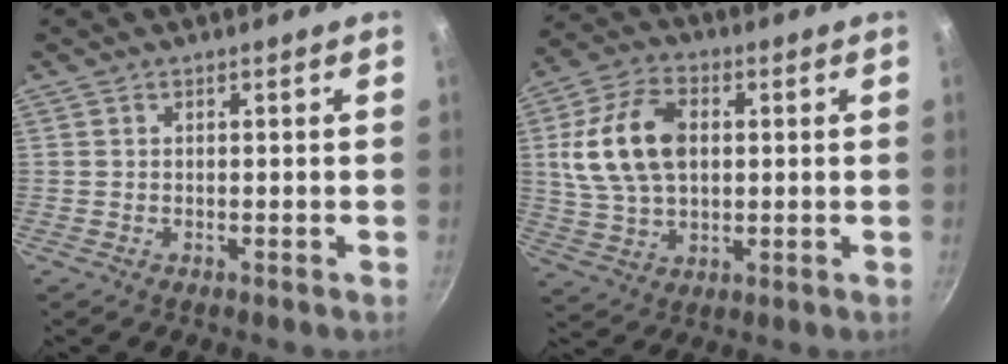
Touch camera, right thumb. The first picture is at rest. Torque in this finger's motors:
{"motor_torque": [-0.99, 1.35, 0.88, -0.66, 0.21]}